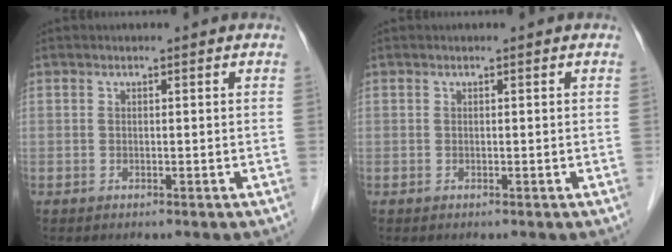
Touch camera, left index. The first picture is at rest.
{"total": 0.0}